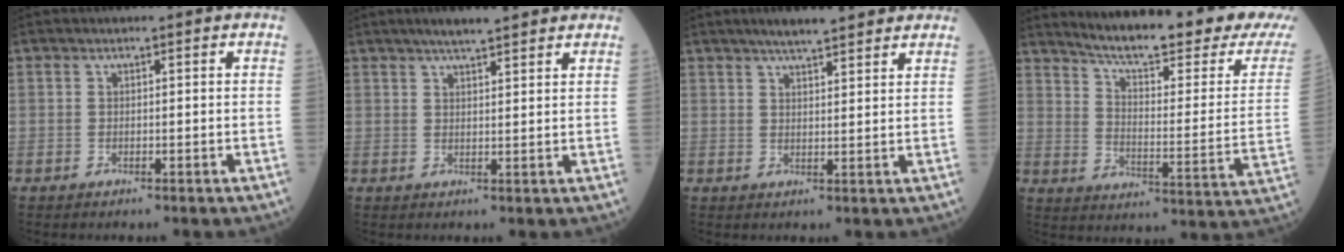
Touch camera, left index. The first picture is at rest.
{"total": 6.8, "force": [5.6, 0.8, 3.8], "torque": [-0.055, 0.026, 0.083]}
{"total": 8.4, "force": [7.0, 1.2, 4.5], "torque": [-0.062, 0.025, 0.096]}
{"total": 23.0, "force": [20.0, 1.3, 11.4], "torque": [-0.167, -0.073, 0.258]}